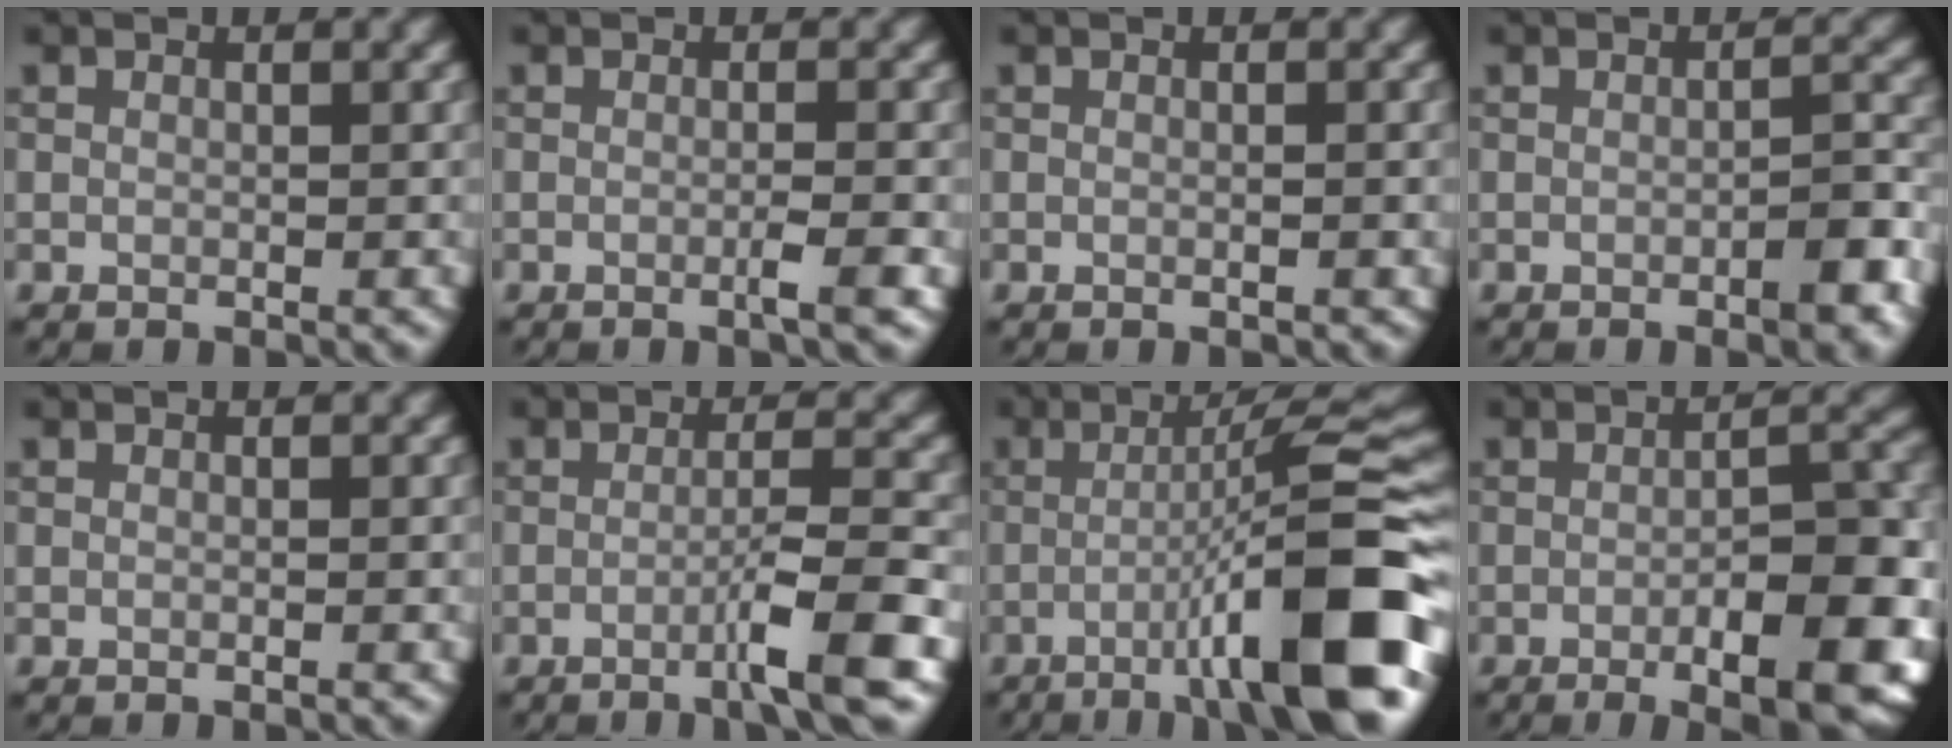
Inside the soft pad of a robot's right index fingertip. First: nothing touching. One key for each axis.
{"total": 1.8, "fx": -0.6, "fy": 0.2, "fz": 1.7, "tx": -0.025, "ty": 0.001, "tz": -0.015}
{"total": 0.5, "fx": -0.1, "fy": 0.0, "fz": 0.5, "tx": -0.008, "ty": 0.001, "tz": -0.001}
{"total": 3.3, "fx": -1.5, "fy": 0.7, "fz": 2.8, "tx": -0.041, "ty": 0.005, "tz": -0.026}
{"total": 0.0}
{"total": 5.0, "fx": -2.1, "fy": 0.4, "fz": 4.5, "tx": -0.064, "ty": 0.011, "tz": -0.048}
{"total": 12.5, "fx": -4.5, "fy": 1.6, "fz": 11.6, "tx": -0.150, "ty": 0.023, "tz": -0.070}
{"total": 10.6, "fx": -4.1, "fy": 3.4, "fz": 9.2, "tx": -0.121, "ty": 0.000, "tz": -0.050}